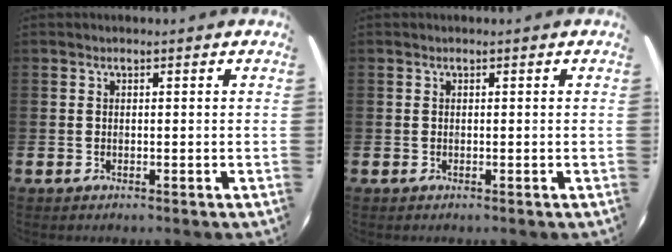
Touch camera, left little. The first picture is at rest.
{"total": 0.0}